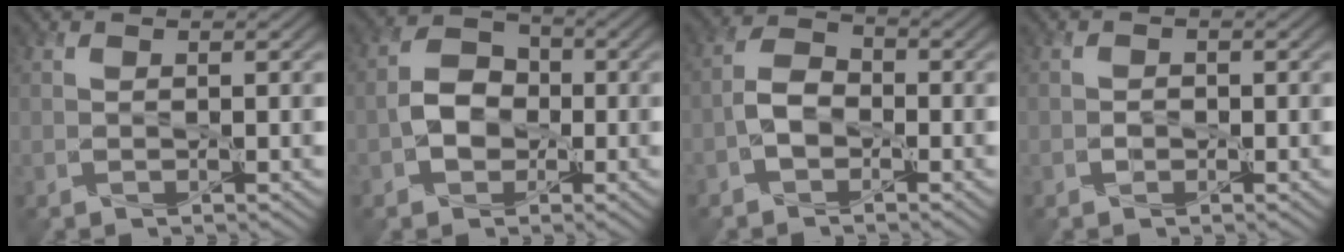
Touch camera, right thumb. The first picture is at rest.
{"total": 4.9, "force": [-1.2, 3.8, 2.8], "torque": [-0.053, 0.004, -0.026]}
{"total": 3.8, "force": [-1.6, 2.4, 2.5], "torque": [-0.052, 0.010, -0.040]}
{"total": 0.9, "force": [-0.4, 0.7, 0.4], "torque": [-0.006, -0.002, -0.009]}